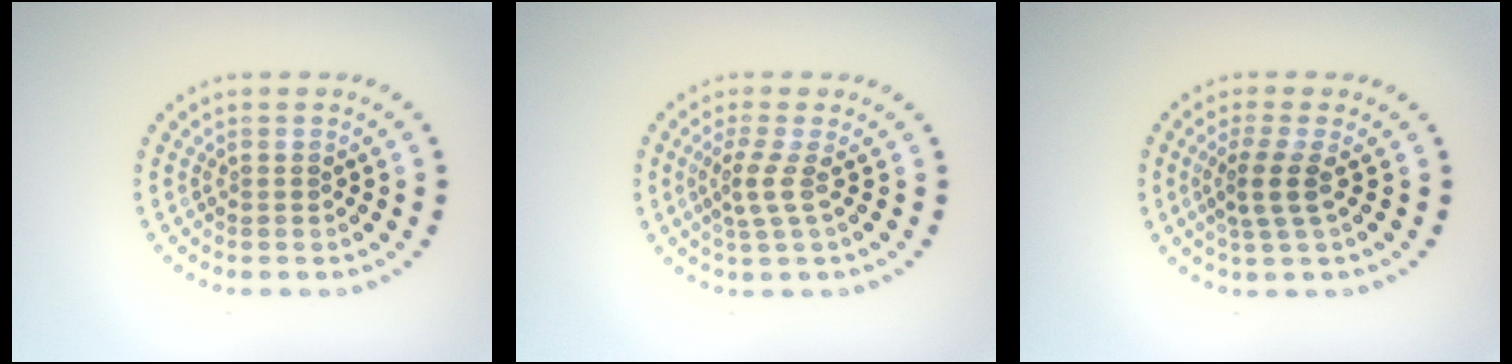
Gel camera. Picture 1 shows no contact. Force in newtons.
{"total": 2.2, "press": 1.5, "slide": 1.5}
{"total": 2.6, "press": 2.0, "slide": 1.6}